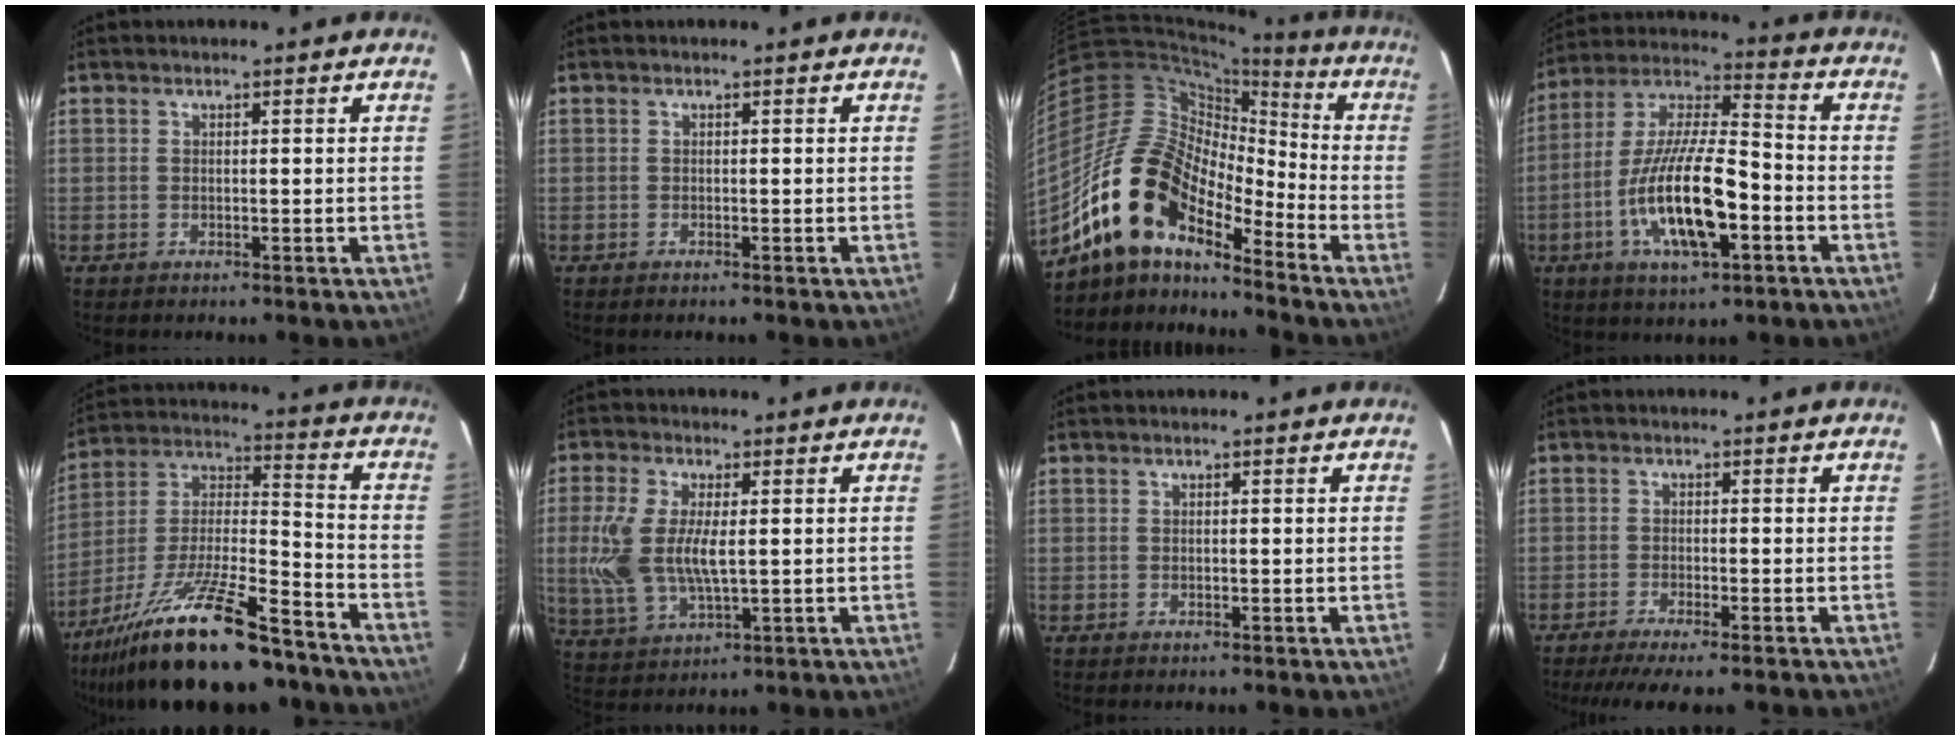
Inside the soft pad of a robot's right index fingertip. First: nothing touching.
{"total": 0.0}
{"total": 16.7, "force": [-12.9, 6.4, 8.5], "torque": [-0.150, 0.002, -0.254]}
{"total": 17.5, "force": [-5.8, 5.5, 15.6], "torque": [-0.312, -0.009, -0.107]}
{"total": 24.7, "force": [-18.2, 6.1, 15.6], "torque": [-0.287, -0.020, -0.289]}
{"total": 11.6, "force": [0.5, 5.3, 10.3], "torque": [-0.224, -0.004, 0.015]}
{"total": 0.0}
{"total": 7.4, "force": [-6.0, 0.6, 4.4], "torque": [-0.096, -0.024, -0.098]}